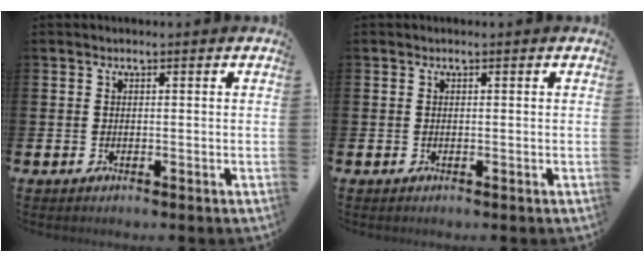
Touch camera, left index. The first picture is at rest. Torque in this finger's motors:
{"motor_torque": [0.00, 0.00, 0.00, 0.01]}